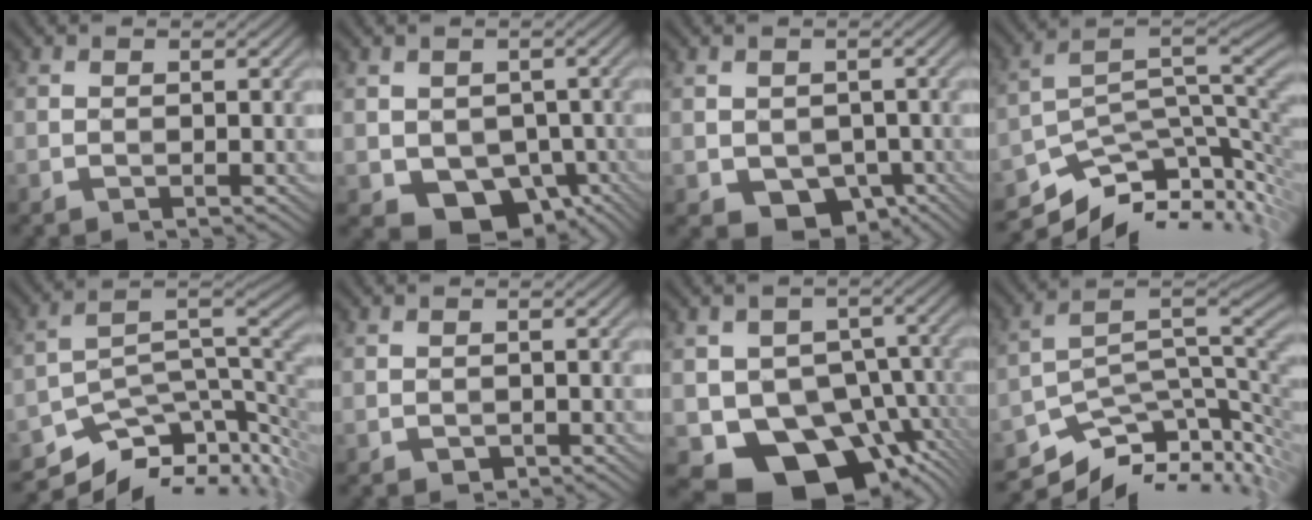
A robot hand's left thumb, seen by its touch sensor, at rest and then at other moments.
{"total": 8.2, "force": [-2.5, 6.2, 4.7], "torque": [-0.086, -0.033, -0.030]}
{"total": 6.1, "force": [-1.9, 4.6, 3.4], "torque": [-0.067, -0.026, -0.023]}
{"total": 10.8, "force": [-4.4, 5.5, 8.2], "torque": [-0.149, -0.015, -0.069]}
{"total": 9.5, "force": [-5.4, 4.9, 6.1], "torque": [-0.099, -0.011, -0.094]}
{"total": 0.8, "force": [-0.3, 0.7, 0.3], "torque": [-0.005, -0.006, -0.004]}
{"total": 13.4, "force": [-5.5, 9.5, 7.8], "torque": [-0.113, -0.028, -0.091]}
{"total": 10.1, "force": [-5.1, 5.0, 7.1], "torque": [-0.122, -0.012, -0.084]}